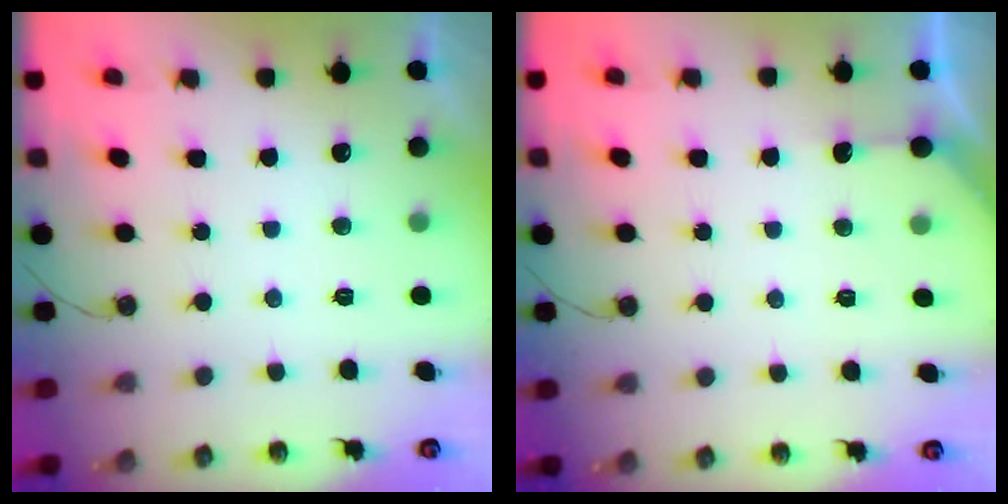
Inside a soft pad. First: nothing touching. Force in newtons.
{"total": 4.1, "press": 4.1, "slide": 0.5}